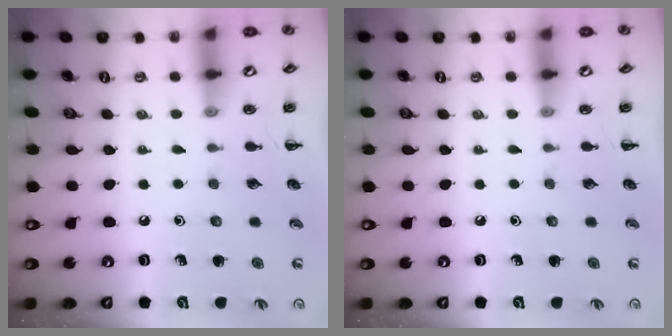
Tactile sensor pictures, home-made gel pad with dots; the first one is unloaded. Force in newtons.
{"total": 0.0}